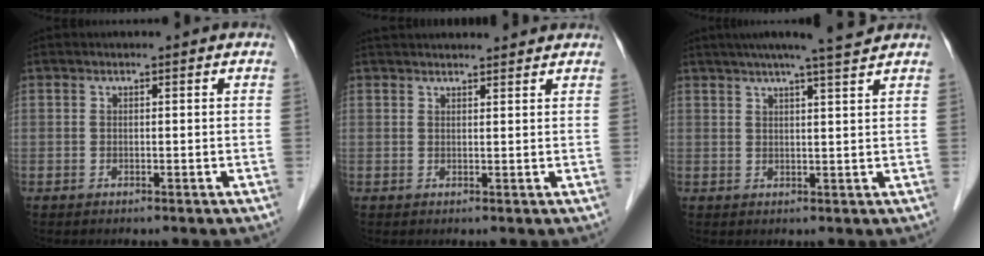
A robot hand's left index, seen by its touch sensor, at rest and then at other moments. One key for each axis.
{"total": 10.3, "fx": 9.7, "fy": 1.5, "fz": 3.1, "tx": -0.035, "ty": 0.033, "tz": 0.123}
{"total": 8.2, "fx": 7.1, "fy": -1.1, "fz": 4.1, "tx": -0.065, "ty": 0.008, "tz": 0.092}